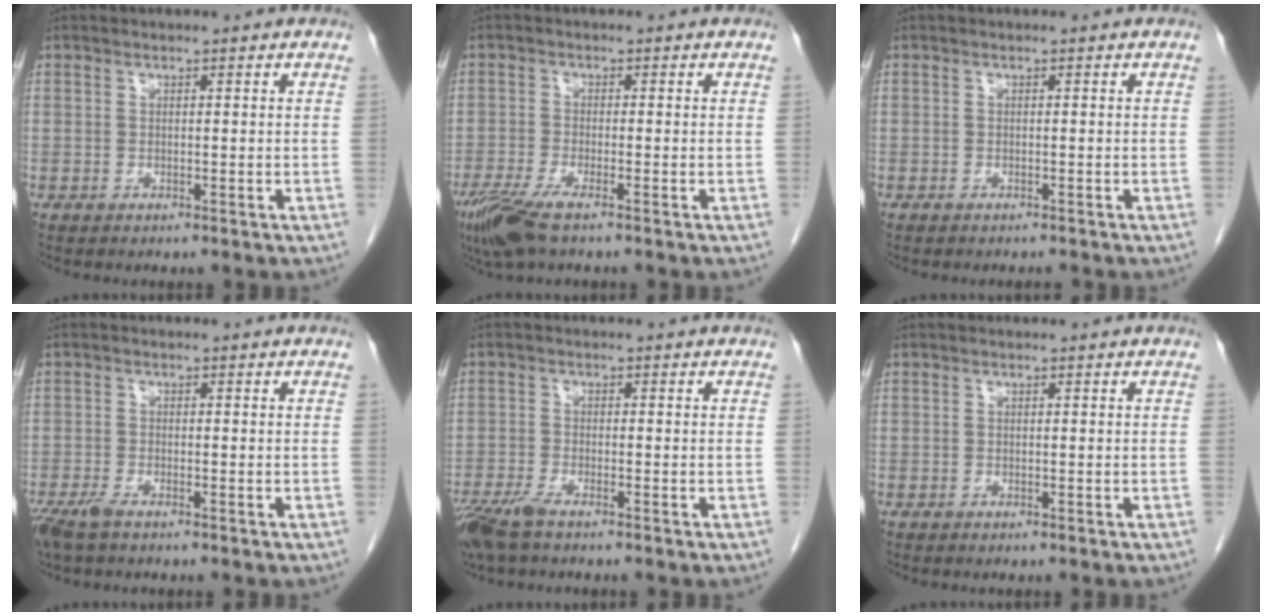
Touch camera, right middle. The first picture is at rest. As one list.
[{"total": 5.6, "force": [-3.7, 0.8, 4.1], "torque": [-0.083, -0.017, -0.069]}, {"total": 1.4, "force": [-1.3, 0.2, 0.4], "torque": [-0.008, -0.003, -0.017]}, {"total": 3.7, "force": [-2.7, 0.9, 2.4], "torque": [-0.052, -0.009, -0.048]}, {"total": 5.3, "force": [-3.9, 1.0, 3.5], "torque": [-0.073, -0.014, -0.073]}, {"total": 0.0}]